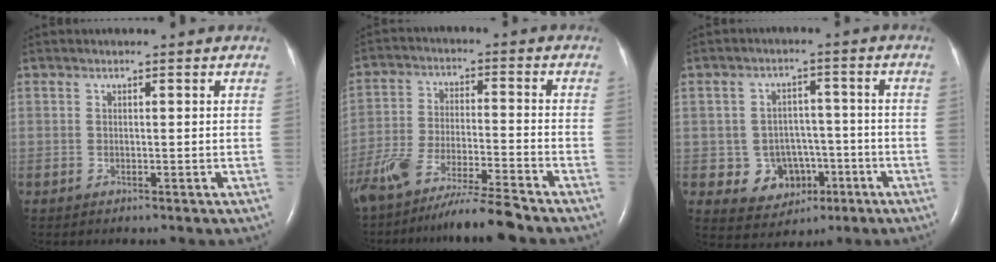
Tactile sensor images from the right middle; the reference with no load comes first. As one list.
[{"total": 13.7, "force": [-11.7, -0.2, 7.0], "torque": [-0.128, -0.025, -0.207]}, {"total": 7.1, "force": [-2.1, 6.4, 2.3], "torque": [-0.037, 0.018, -0.019]}]